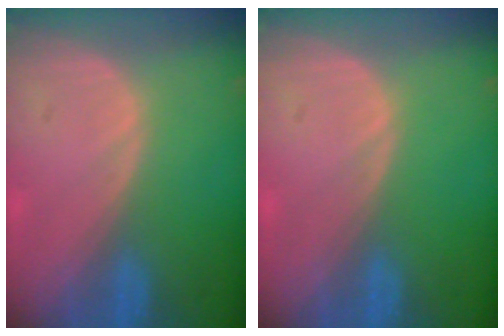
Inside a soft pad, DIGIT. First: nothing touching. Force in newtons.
{"total": 0.0}